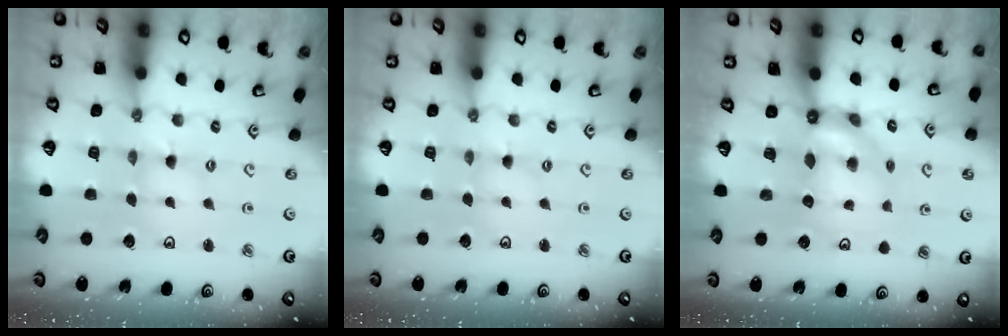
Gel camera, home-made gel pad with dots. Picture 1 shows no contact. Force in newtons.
{"total": 0.0}
{"total": 6.0, "press": 6.0, "slide": 0.3}